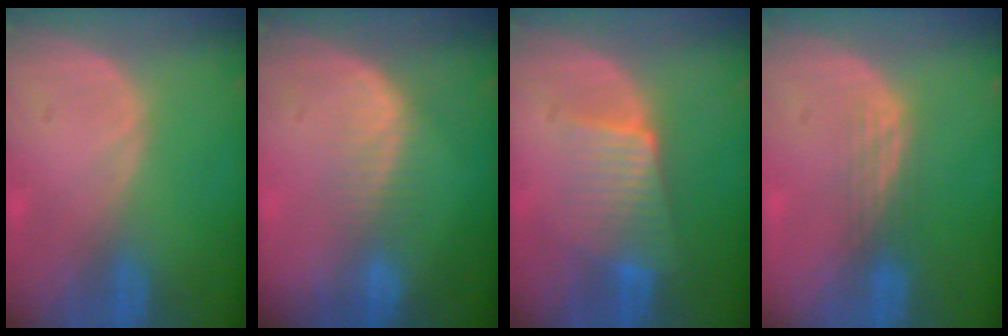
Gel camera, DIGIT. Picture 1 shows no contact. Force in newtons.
{"total": 3.1, "press": 2.6, "slide": 1.7}
{"total": 6.2, "press": 5.9, "slide": 1.8}
{"total": 3.0, "press": 2.6, "slide": 1.4}